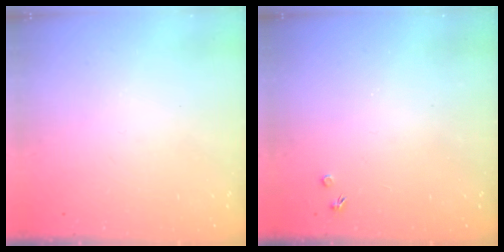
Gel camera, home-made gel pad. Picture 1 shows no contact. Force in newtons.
{"total": 1.7, "press": 1.7, "slide": 0.3}